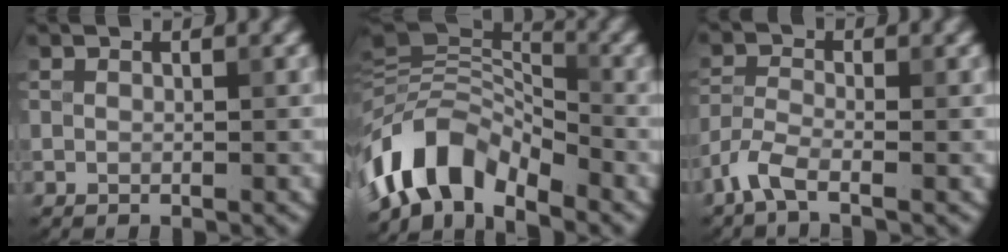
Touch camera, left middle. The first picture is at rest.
{"total": 8.8, "force": [-5.2, 4.6, 5.4], "torque": [-0.084, 0.010, -0.108]}
{"total": 2.9, "force": [-2.0, 0.8, 1.9], "torque": [-0.050, -0.003, -0.054]}